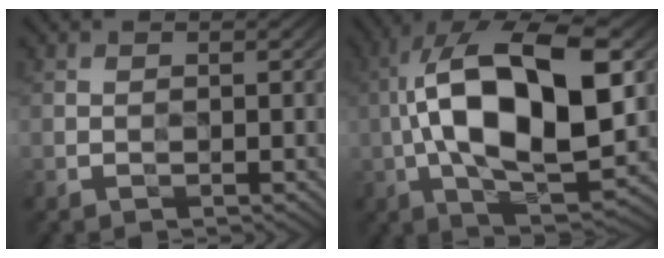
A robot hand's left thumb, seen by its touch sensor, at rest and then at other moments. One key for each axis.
{"total": 18.1, "fx": 1.0, "fy": 7.8, "fz": 16.3, "tx": -0.295, "ty": 0.022, "tz": 0.011}